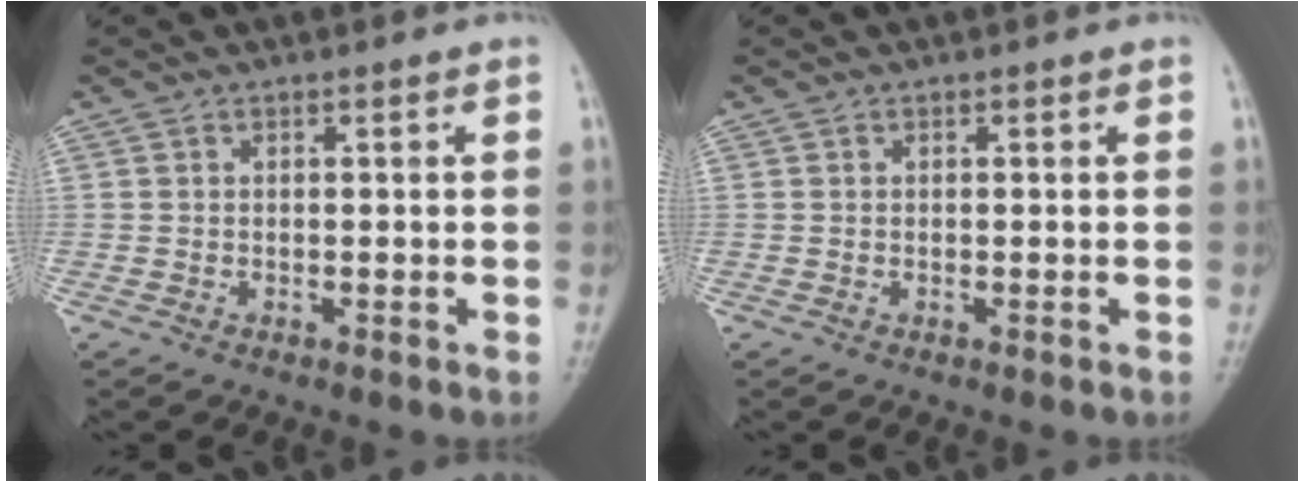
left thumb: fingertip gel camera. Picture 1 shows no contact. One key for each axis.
{"total": 0.0}